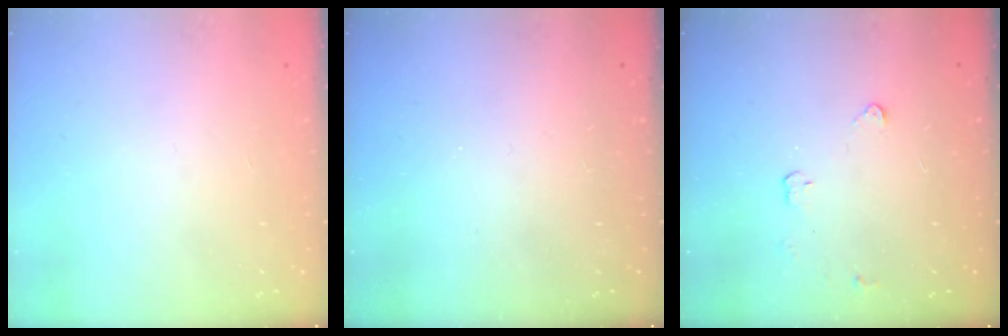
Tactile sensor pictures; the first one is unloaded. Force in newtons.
{"total": 0.0}
{"total": 2.9, "press": 2.9, "slide": 0.4}